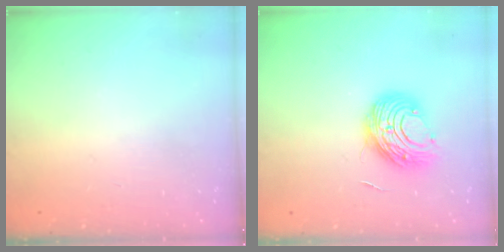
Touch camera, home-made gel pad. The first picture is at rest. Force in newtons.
{"total": 9.6, "press": 9.5, "slide": 1.2}